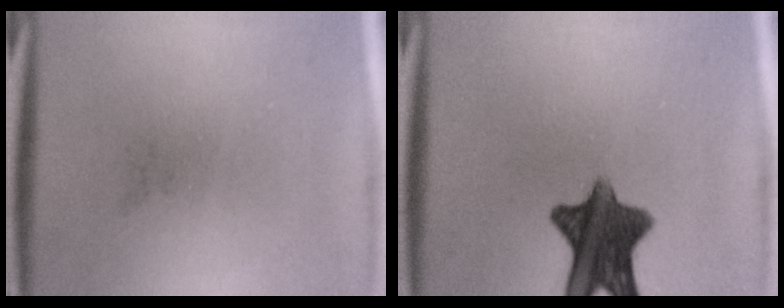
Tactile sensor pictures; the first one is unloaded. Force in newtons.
{"total": 10.5}